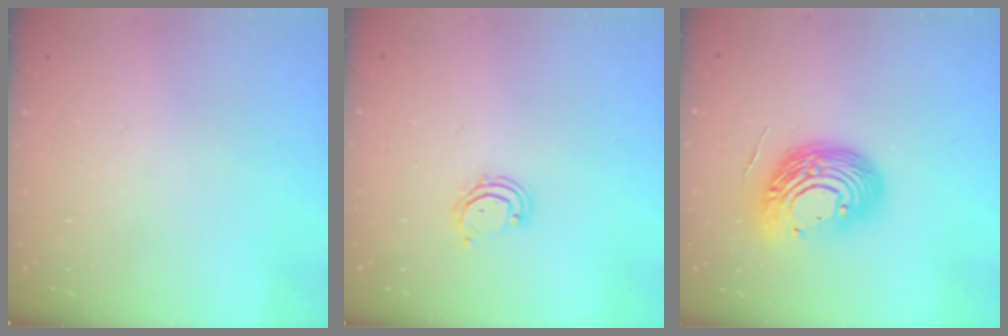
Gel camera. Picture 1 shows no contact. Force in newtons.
{"total": 3.5, "press": 3.5, "slide": 0.2}
{"total": 13.7, "press": 13.6, "slide": 1.8}